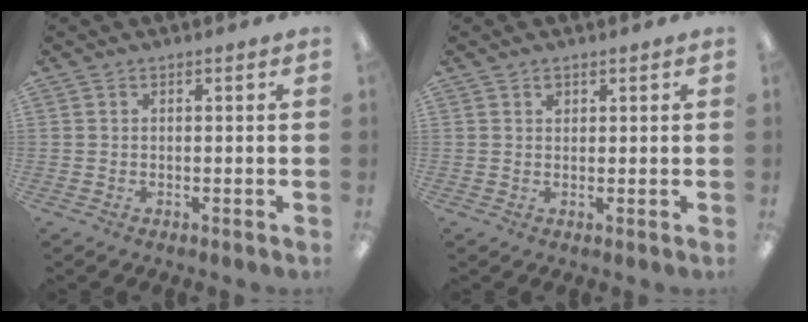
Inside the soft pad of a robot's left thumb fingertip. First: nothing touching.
{"total": 1.2, "force": [0.8, 0.8, 0.4], "torque": [-0.002, -0.002, 0.014]}